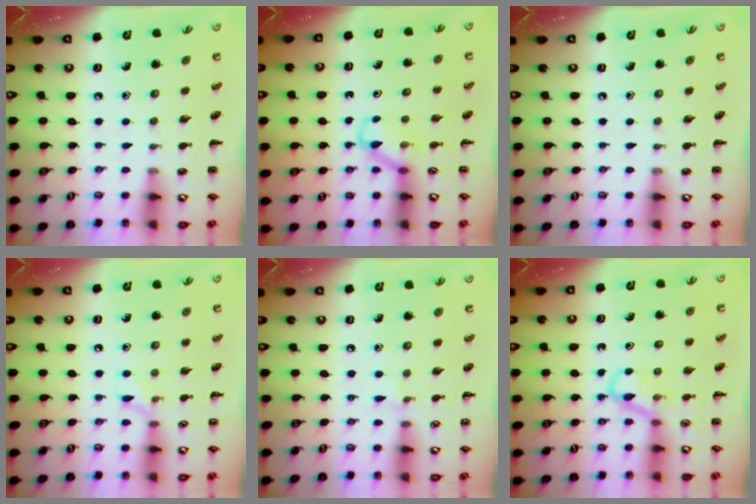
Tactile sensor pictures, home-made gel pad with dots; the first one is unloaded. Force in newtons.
{"total": 3.5, "press": 3.2, "slide": 1.4}
{"total": 0.0}
{"total": 5.8, "press": 5.3, "slide": 2.2}
{"total": 3.4, "press": 3.1, "slide": 1.2}
{"total": 3.3, "press": 3.1, "slide": 1.1}